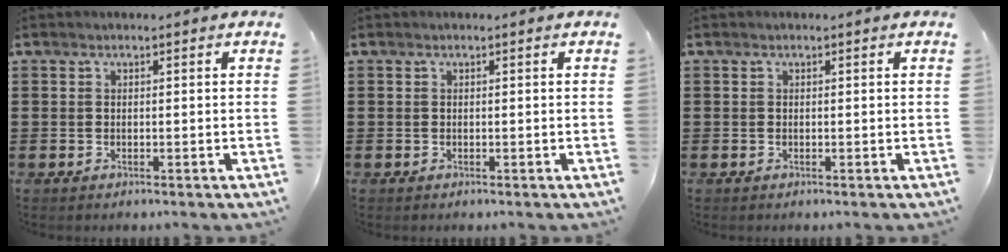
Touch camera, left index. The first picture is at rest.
{"total": 0.0}
{"total": 0.0}